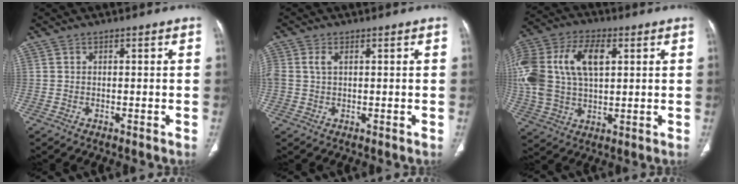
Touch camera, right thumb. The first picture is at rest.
{"total": 2.7, "force": [0.7, 1.7, 2.0], "torque": [-0.055, 0.009, 0.018]}
{"total": 22.2, "force": [5.2, 13.3, 17.0], "torque": [-0.388, 0.025, 0.095]}